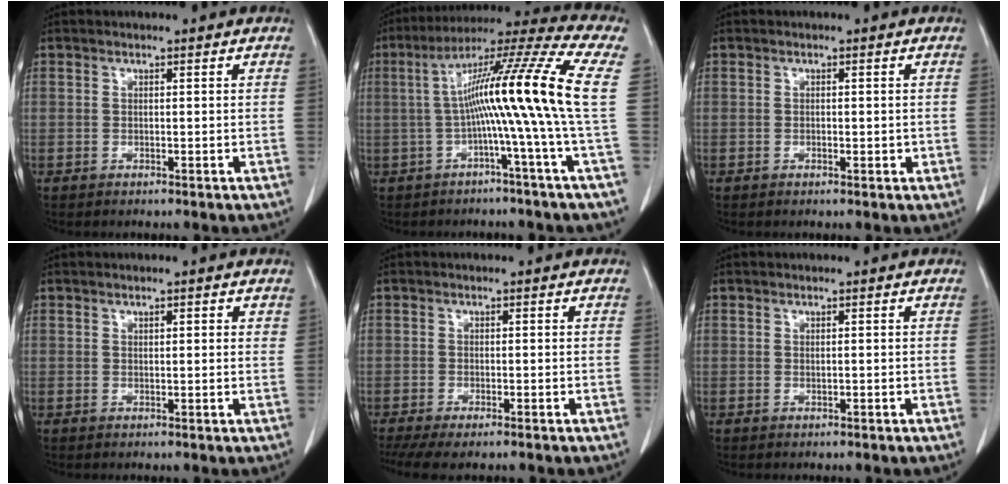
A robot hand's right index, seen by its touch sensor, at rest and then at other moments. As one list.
[{"total": 15.8, "force": [-0.2, -2.9, 15.5], "torque": [-0.242, 0.027, -0.015]}, {"total": 1.2, "force": [-0.3, 0.5, 1.0], "torque": [-0.017, 0.000, -0.003]}, {"total": 1.7, "force": [1.0, 0.6, 1.3], "torque": [-0.017, 0.000, 0.010]}, {"total": 6.0, "force": [-4.6, 1.1, 3.7], "torque": [-0.063, -0.008, -0.076]}, {"total": 0.0}]